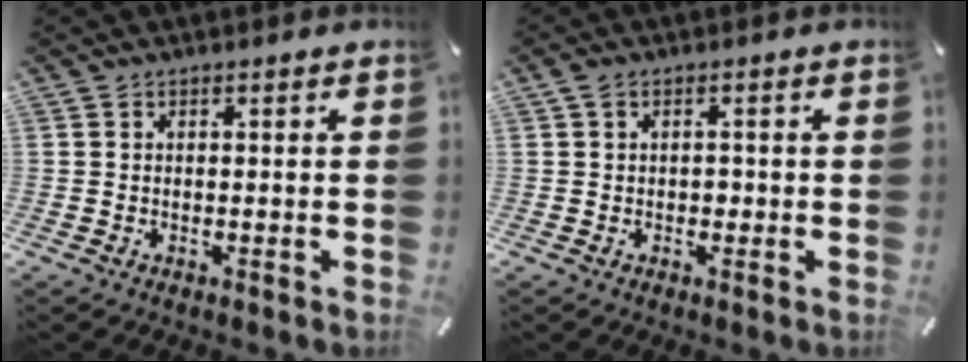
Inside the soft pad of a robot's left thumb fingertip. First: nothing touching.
{"total": 2.0, "force": [0.1, 1.6, 1.2], "torque": [-0.016, 0.003, -0.001]}